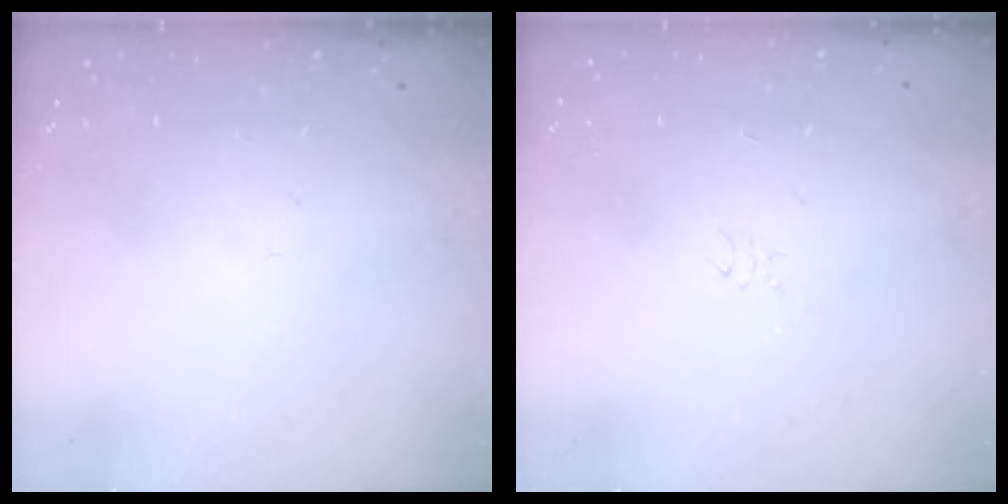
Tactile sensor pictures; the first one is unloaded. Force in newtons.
{"total": 3.8, "press": 3.7, "slide": 0.6}